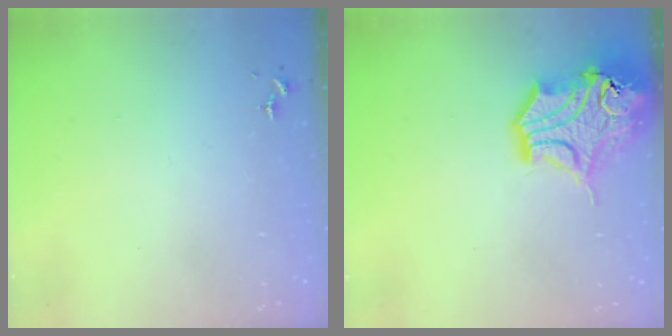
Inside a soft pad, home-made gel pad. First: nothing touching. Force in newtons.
{"total": 16.7, "press": 16.5, "slide": 2.5}